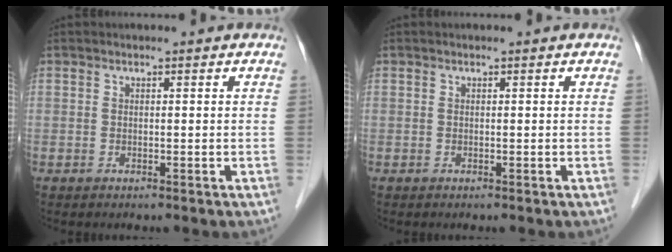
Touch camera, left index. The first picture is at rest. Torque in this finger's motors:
{"motor_torque": [0.00, 0.00, 0.00, 0.00]}